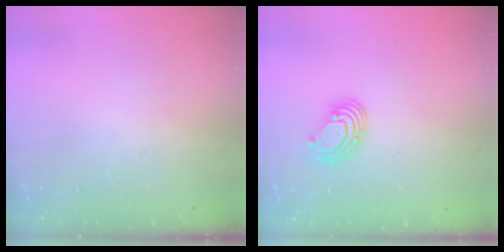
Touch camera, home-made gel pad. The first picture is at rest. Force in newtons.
{"total": 5.6, "press": 5.6, "slide": 0.5}